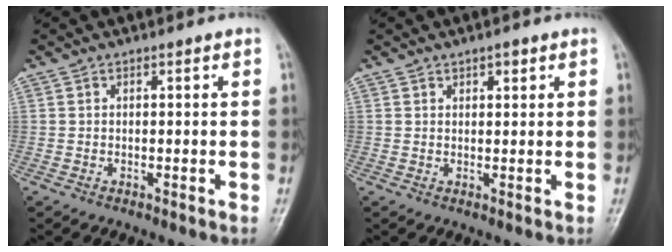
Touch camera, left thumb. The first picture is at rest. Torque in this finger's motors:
{"motor_torque": [-0.12, 0.17, -0.14, -0.07, -0.01]}